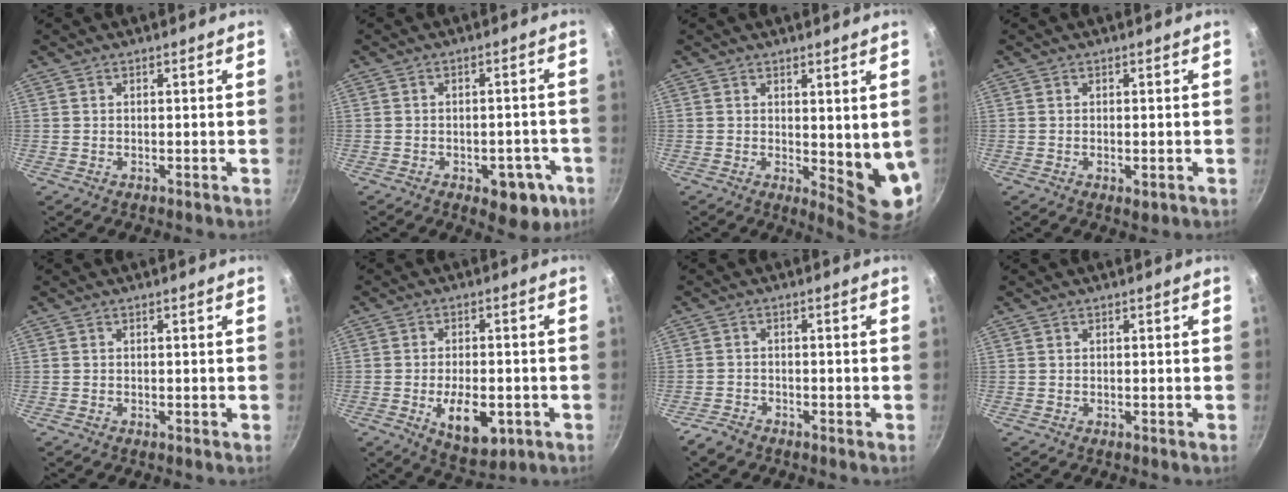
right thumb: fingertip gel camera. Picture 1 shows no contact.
{"total": 8.9, "force": [-3.8, 5.1, 6.3], "torque": [-0.040, 0.019, -0.039]}
{"total": 8.0, "force": [1.2, 3.0, 7.3], "torque": [-0.081, -0.025, 0.023]}
{"total": 2.1, "force": [-0.6, 0.9, 1.8], "torque": [-0.028, -0.005, -0.008]}
{"total": 0.0}
{"total": 10.4, "force": [-3.1, 5.5, 8.3], "torque": [-0.108, 0.002, -0.036]}
{"total": 3.0, "force": [-2.4, 1.4, 0.9], "torque": [-0.023, 0.022, -0.045]}
{"total": 0.0}